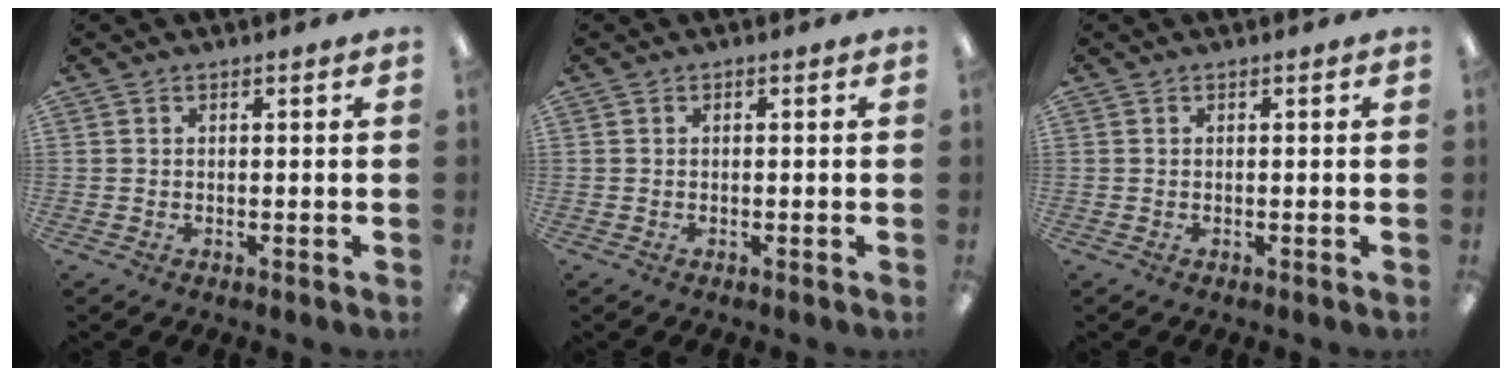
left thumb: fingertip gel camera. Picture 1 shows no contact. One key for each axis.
{"total": 0.0}
{"total": 0.0}